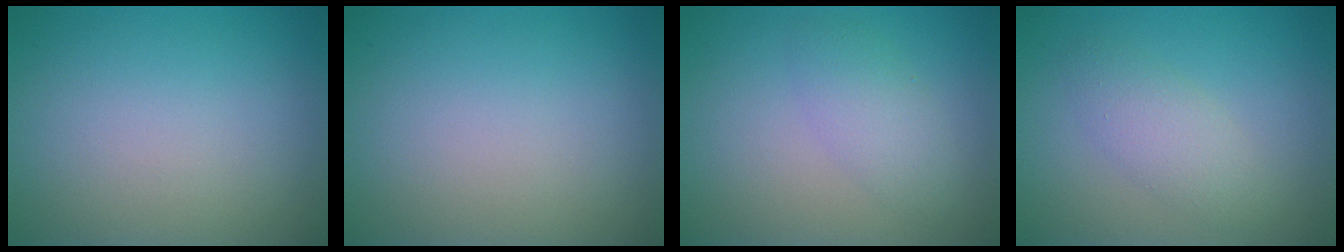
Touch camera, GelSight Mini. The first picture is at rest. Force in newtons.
{"total": 0.0}
{"total": 2.5, "press": 2.5, "slide": 0.1}
{"total": 2.5, "press": 2.5, "slide": 0.2}